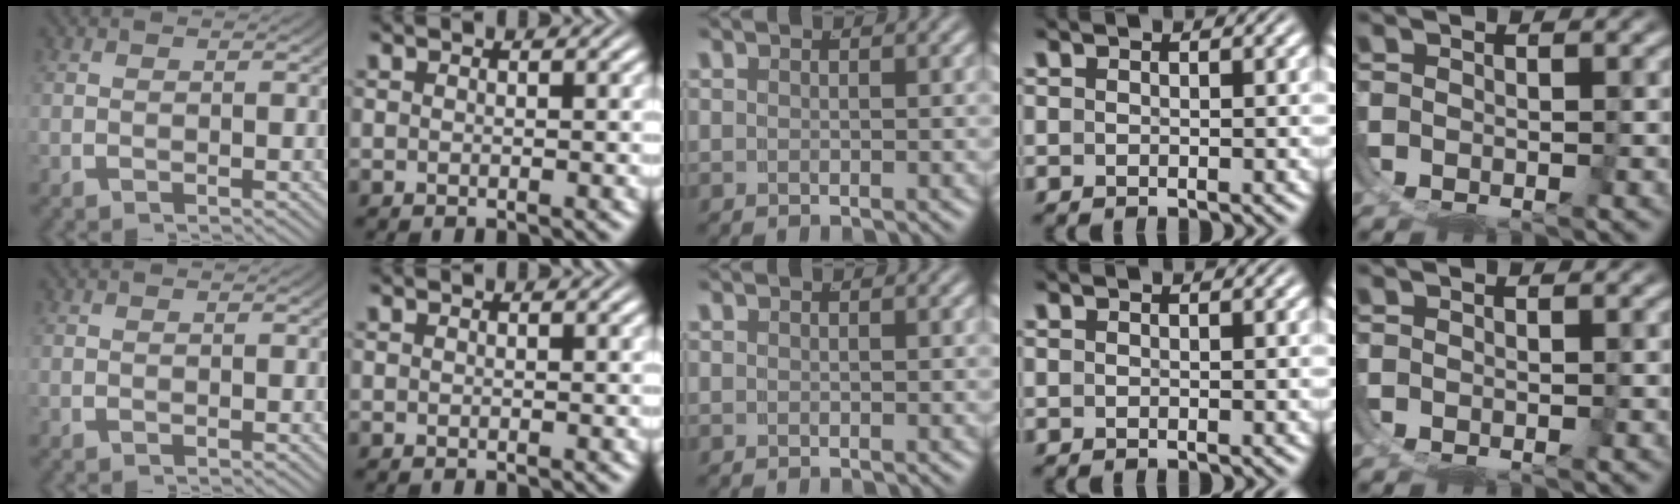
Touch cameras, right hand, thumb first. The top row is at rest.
{}